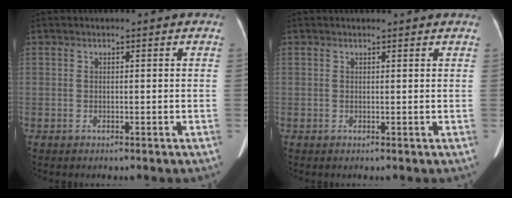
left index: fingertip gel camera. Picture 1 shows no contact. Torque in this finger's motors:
{"motor_torque": [-0.55, 0.85, -0.53, -0.07]}